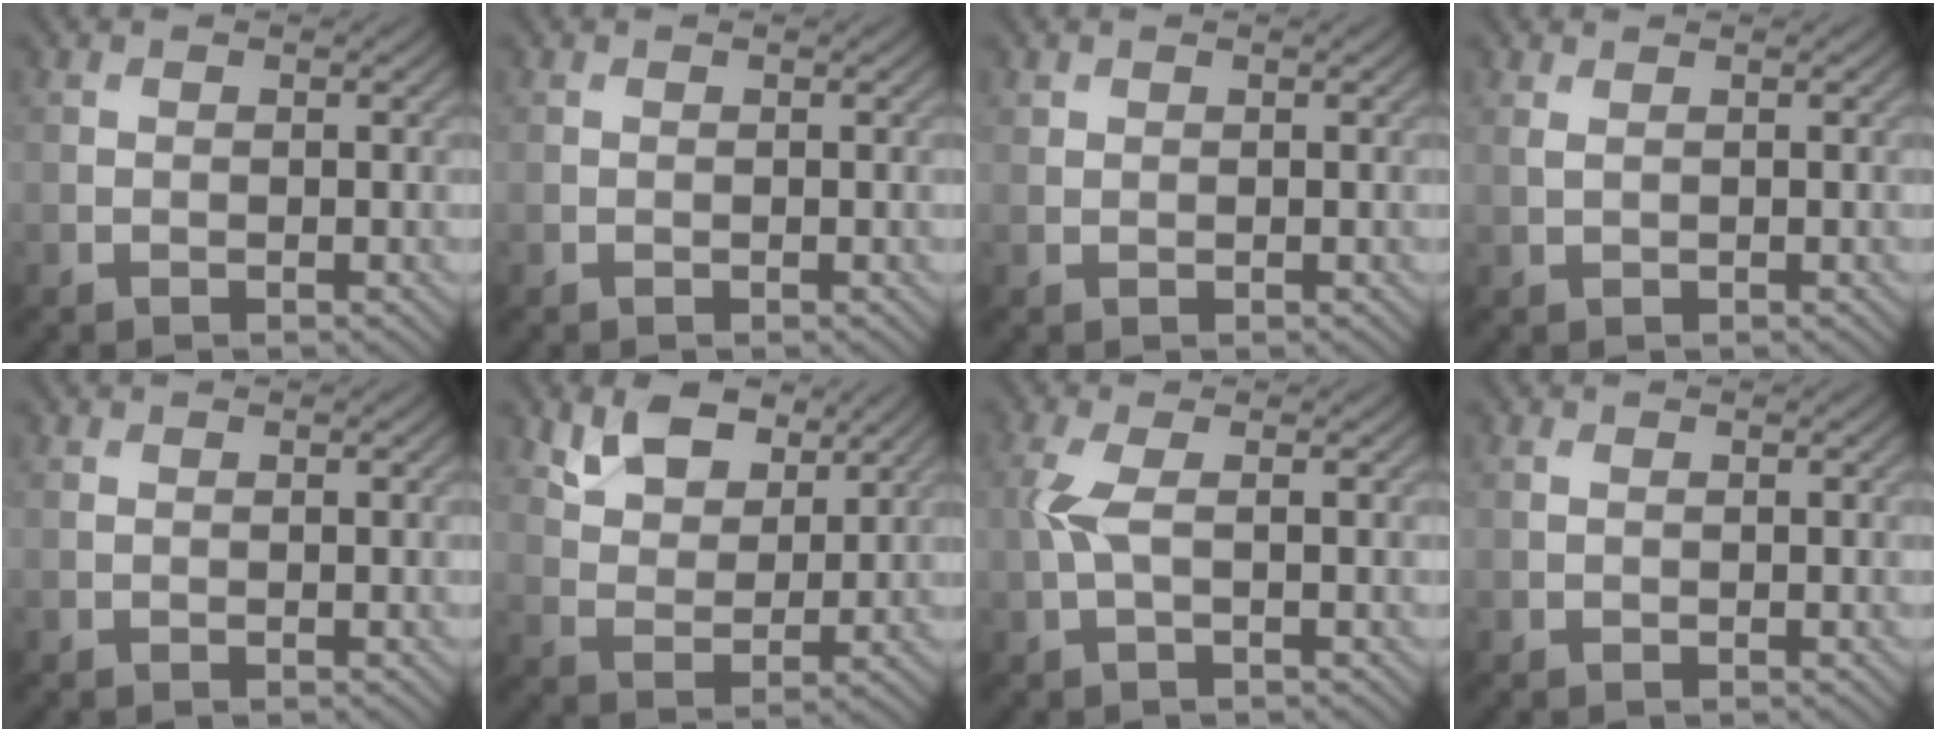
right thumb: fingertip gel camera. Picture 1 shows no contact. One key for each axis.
{"total": 0.0}
{"total": 0.5, "fx": 0.4, "fy": 0.4, "fz": 0.0, "tx": 0.000, "ty": -0.003, "tz": 0.010}
{"total": 0.8, "fx": 0.5, "fy": 0.1, "fz": 0.6, "tx": -0.018, "ty": 0.004, "tz": 0.010}
{"total": 0.0}
{"total": 7.3, "fx": 4.7, "fy": 4.0, "fz": 3.9, "tx": -0.088, "ty": -0.005, "tz": 0.085}
{"total": 2.8, "fx": 0.1, "fy": 0.6, "fz": 2.8, "tx": -0.070, "ty": 0.007, "tz": 0.000}
{"total": 0.0}